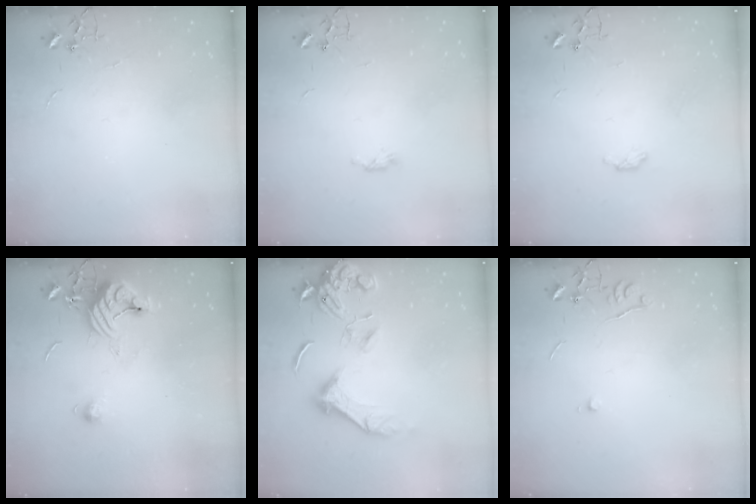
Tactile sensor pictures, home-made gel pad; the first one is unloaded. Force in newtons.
{"total": 3.9, "press": 3.9, "slide": 0.7}
{"total": 2.8, "press": 2.8, "slide": 0.5}
{"total": 11.8, "press": 11.7, "slide": 1.3}
{"total": 14.4, "press": 14.3, "slide": 1.6}
{"total": 5.2, "press": 5.2, "slide": 0.6}